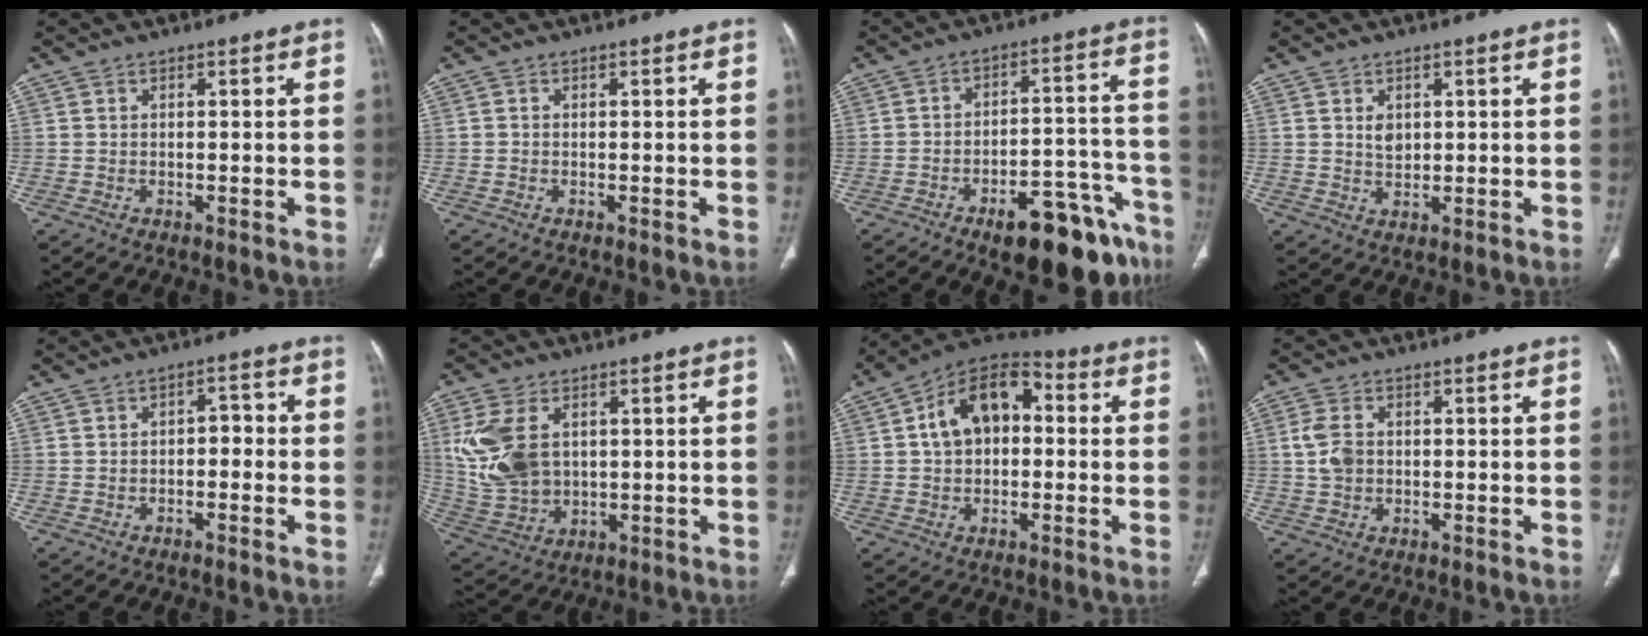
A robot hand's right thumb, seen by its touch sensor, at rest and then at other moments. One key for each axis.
{"total": 0.0}
{"total": 16.9, "fx": -11.1, "fy": 6.3, "fz": 11.0, "tx": -0.084, "ty": 0.089, "tz": -0.155}
{"total": 2.7, "fx": 0.9, "fy": 1.9, "fz": 1.7, "tx": -0.020, "ty": -0.007, "tz": 0.020}
{"total": 3.2, "fx": -0.7, "fy": 2.0, "fz": 2.3, "tx": -0.022, "ty": 0.018, "tz": -0.018}
{"total": 13.2, "fx": 2.8, "fy": 8.9, "fz": 9.4, "tx": -0.194, "ty": -0.004, "tz": 0.071}
{"total": 13.4, "fx": 1.8, "fy": 8.7, "fz": 10.0, "tx": -0.143, "ty": 0.036, "tz": 0.016}
{"total": 4.5, "fx": 0.2, "fy": 3.2, "fz": 3.1, "tx": -0.068, "ty": 0.005, "tz": 0.003}